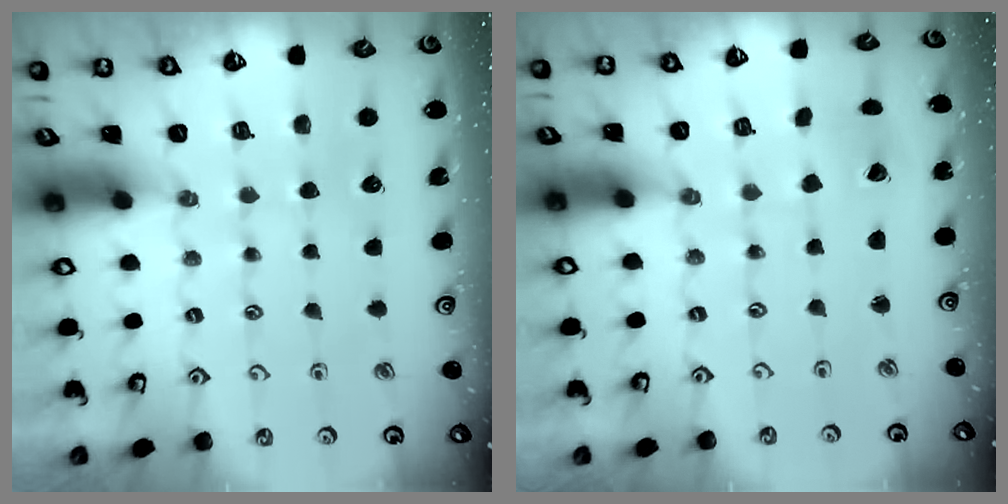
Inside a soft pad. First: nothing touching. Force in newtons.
{"total": 2.1, "press": 2.1, "slide": 0.2}